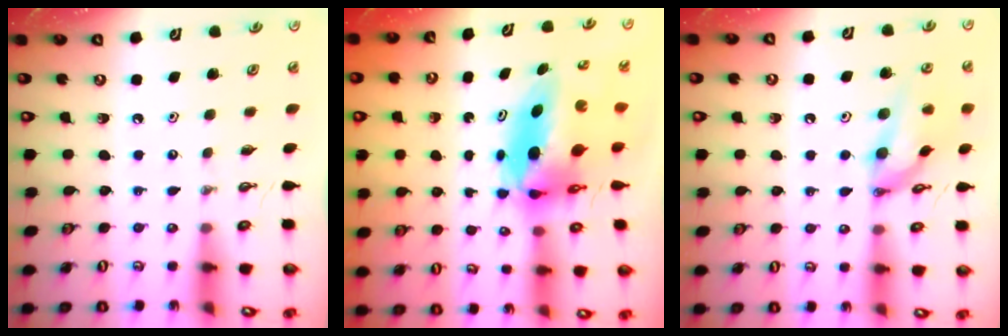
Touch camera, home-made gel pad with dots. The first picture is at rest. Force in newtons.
{"total": 8.8, "press": 8.6, "slide": 1.7}
{"total": 13.9, "press": 13.5, "slide": 3.3}